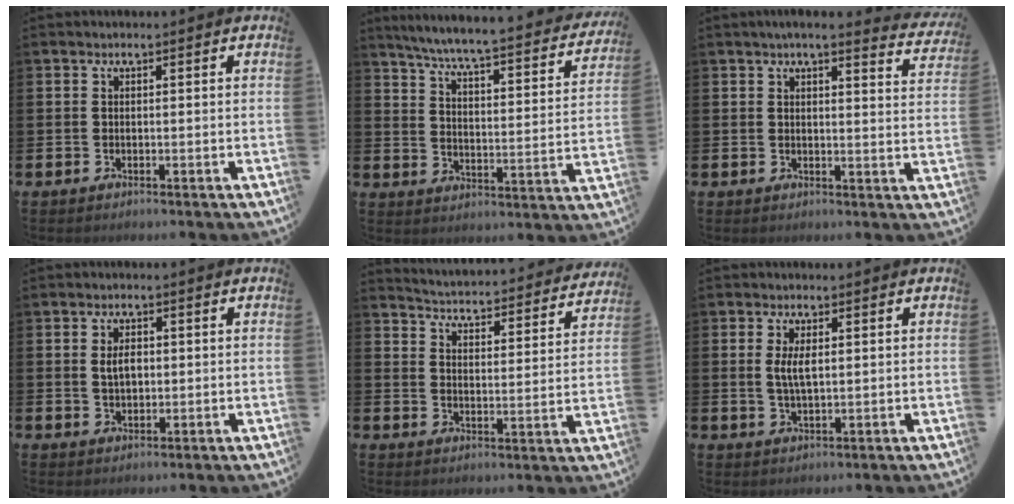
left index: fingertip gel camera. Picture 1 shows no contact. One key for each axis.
{"total": 6.0, "fx": 5.5, "fy": 0.2, "fz": 2.5, "tx": -0.073, "ty": -0.048, "tz": 0.086}
{"total": 4.2, "fx": 3.9, "fy": 0.0, "fz": 1.4, "tx": -0.024, "ty": -0.023, "tz": 0.065}
{"total": 2.9, "fx": 0.6, "fy": 1.8, "fz": 2.2, "tx": -0.028, "ty": 0.001, "tz": 0.006}
{"total": 4.2, "fx": 4.1, "fy": 0.4, "fz": 0.5, "tx": -0.024, "ty": -0.045, "tz": 0.064}
{"total": 3.1, "fx": 0.8, "fy": 1.1, "fz": 2.8, "tx": -0.047, "ty": 0.001, "tz": 0.010}